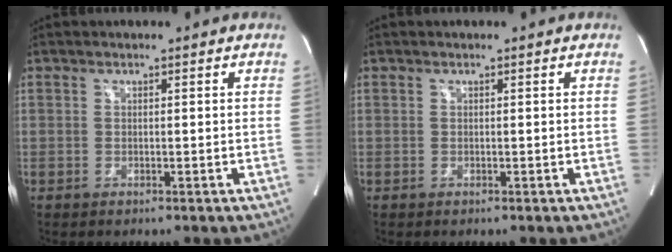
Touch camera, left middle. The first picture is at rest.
{"total": 0.0}